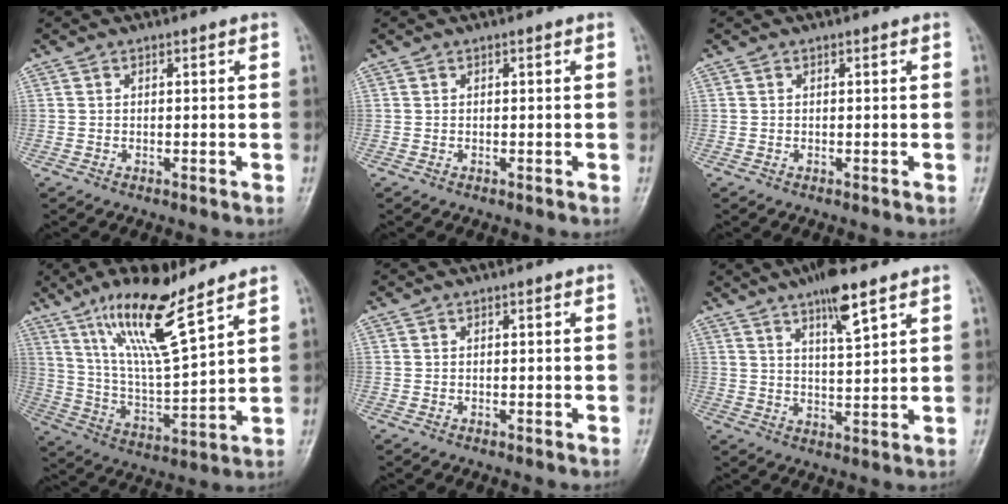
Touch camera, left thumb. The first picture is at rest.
{"total": 0.0}
{"total": 0.0}
{"total": 15.4, "force": [10.2, 2.9, 11.2], "torque": [-0.197, -0.057, 0.200]}
{"total": 0.0}
{"total": 8.1, "force": [5.2, 1.7, 6.0], "torque": [-0.095, -0.029, 0.088]}